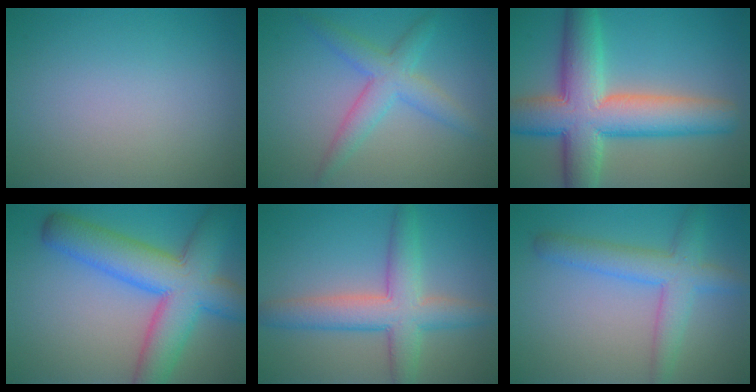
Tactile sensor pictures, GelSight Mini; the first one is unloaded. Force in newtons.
{"total": 3.9, "press": 3.9, "slide": 0.2}
{"total": 10.8, "press": 10.8, "slide": 0.6}
{"total": 10.1, "press": 10.1, "slide": 0.4}
{"total": 5.9, "press": 5.9, "slide": 0.2}
{"total": 4.6, "press": 4.6, "slide": 0.1}